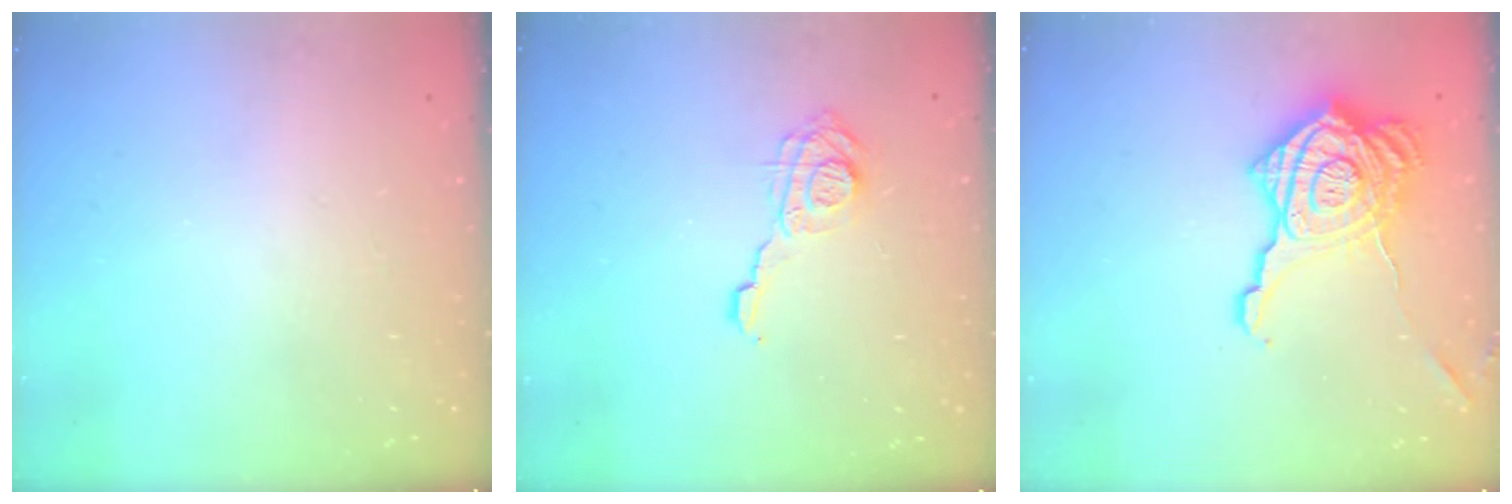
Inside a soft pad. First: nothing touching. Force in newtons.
{"total": 10.4, "press": 10.4, "slide": 0.9}
{"total": 23.5, "press": 23.4, "slide": 2.0}